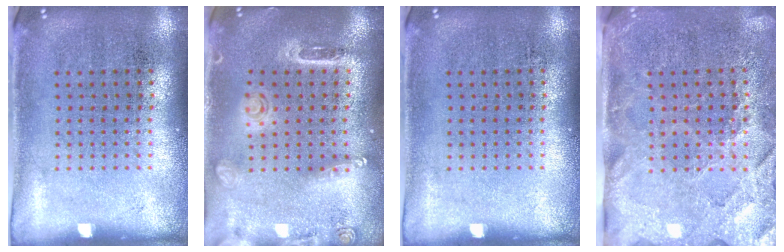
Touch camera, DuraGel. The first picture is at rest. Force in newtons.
{"total": 1.6, "press": 1.5, "slide": 0.5}
{"total": 0.0}
{"total": 3.6, "press": 3.1, "slide": 1.8}